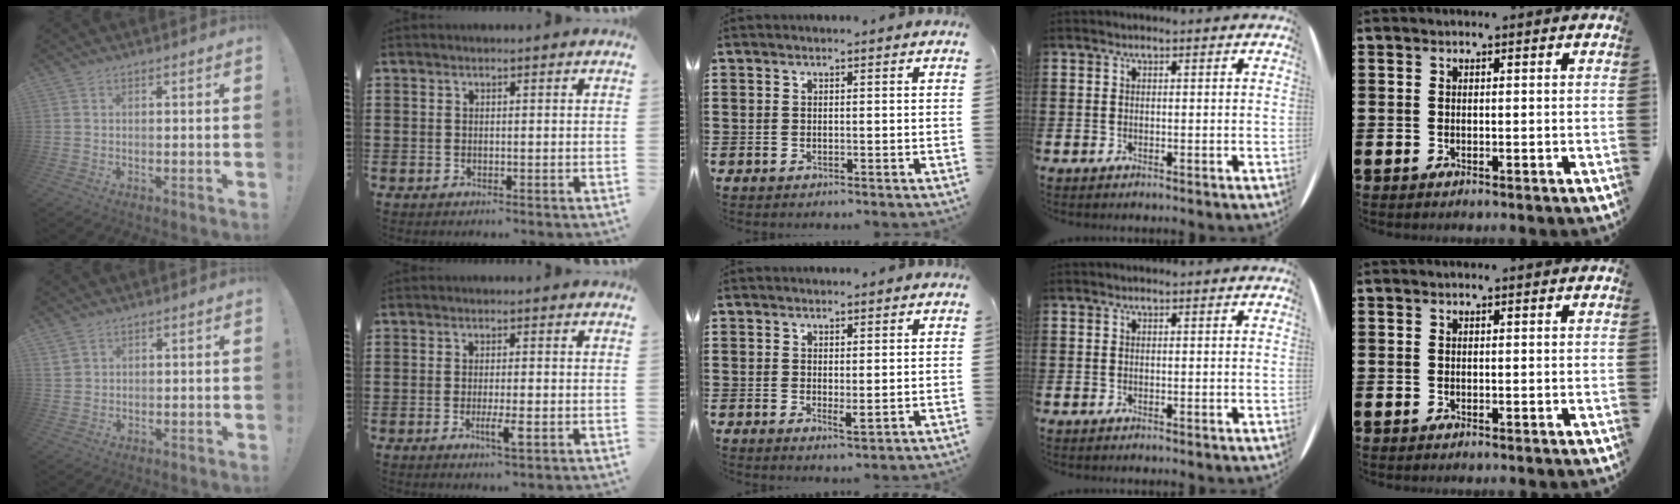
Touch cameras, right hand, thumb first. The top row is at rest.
{"thumb": {"total": 2.5, "force": [1.8, 1.5, 0.9], "torque": [-0.012, -0.009, 0.034]}, "index": {"total": 3.8, "force": [-1.4, 0.5, 3.5], "torque": [-0.071, -0.010, -0.028]}, "middle": {"total": 1.9, "force": [0.3, 0.8, 1.7], "torque": [-0.025, -0.006, 0.006]}}